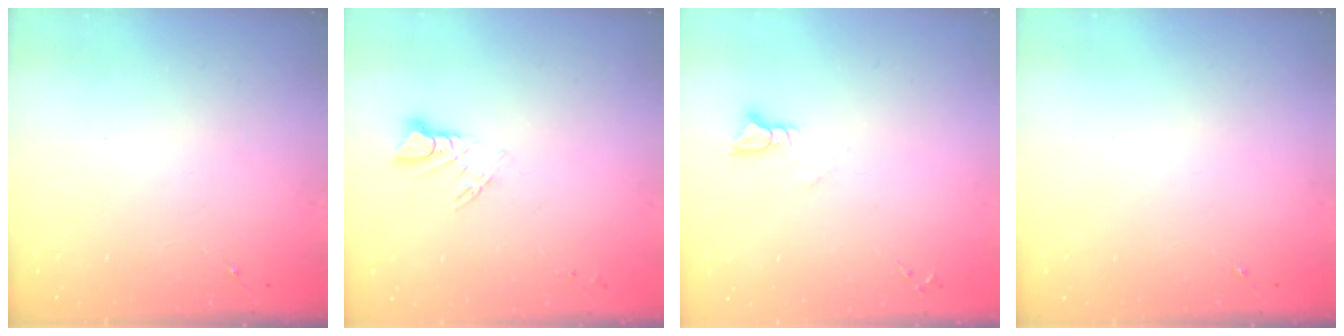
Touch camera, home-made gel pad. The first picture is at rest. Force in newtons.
{"total": 5.0, "press": 5.0, "slide": 0.3}
{"total": 3.6, "press": 3.6, "slide": 0.4}
{"total": 0.0}